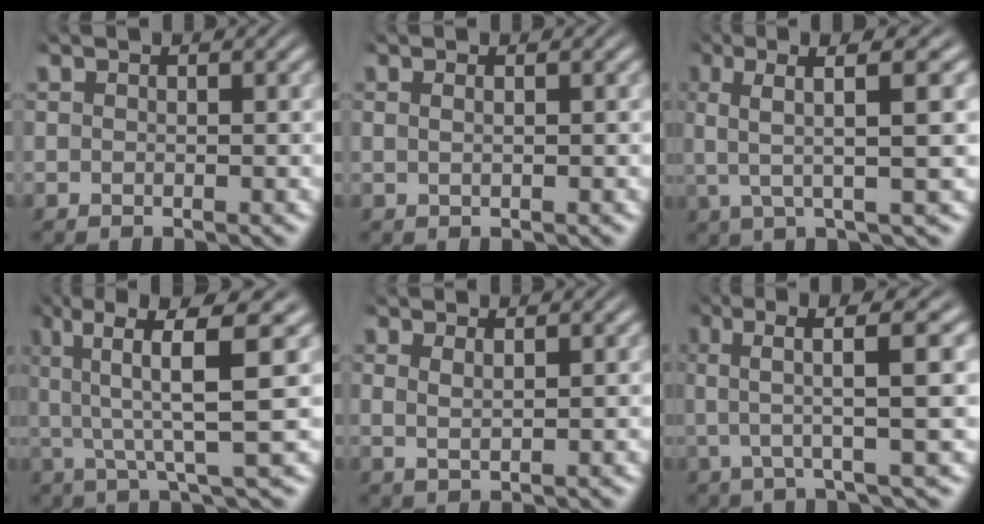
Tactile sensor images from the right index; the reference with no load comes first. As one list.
[{"total": 0.5, "force": [0.2, -0.2, 0.4], "torque": [-0.005, 0.001, 0.004]}, {"total": 6.4, "force": [2.8, 0.6, 5.7], "torque": [-0.096, 0.021, 0.040]}, {"total": 9.0, "force": [3.9, 2.1, 7.8], "torque": [-0.116, 0.017, 0.053]}, {"total": 1.3, "force": [0.8, 0.2, 1.0], "torque": [-0.018, -0.004, 0.022]}, {"total": 7.3, "force": [4.0, 1.0, 6.0], "torque": [-0.096, 0.032, 0.048]}]